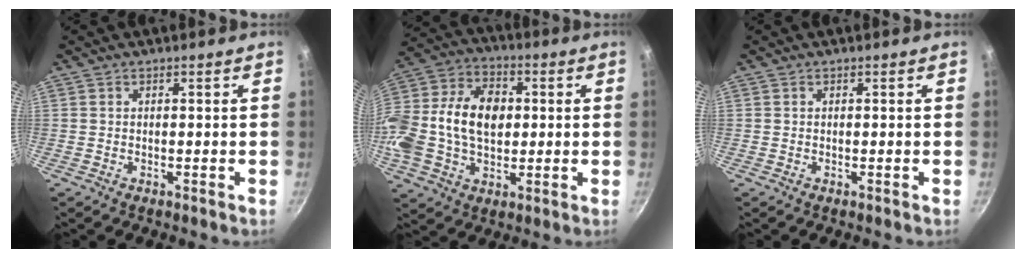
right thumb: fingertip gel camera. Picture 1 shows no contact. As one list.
[{"total": 21.0, "force": [0.9, 14.6, 15.1], "torque": [-0.286, 0.036, 0.005]}, {"total": 0.0}]